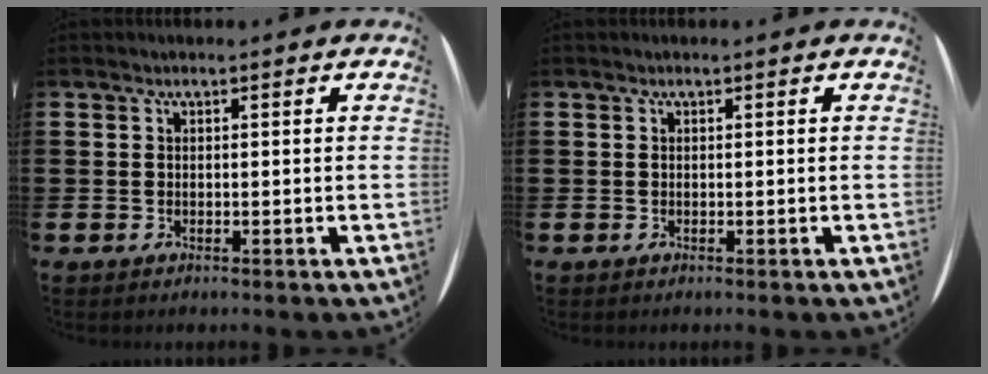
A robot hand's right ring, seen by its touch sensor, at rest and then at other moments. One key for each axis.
{"total": 0.0}